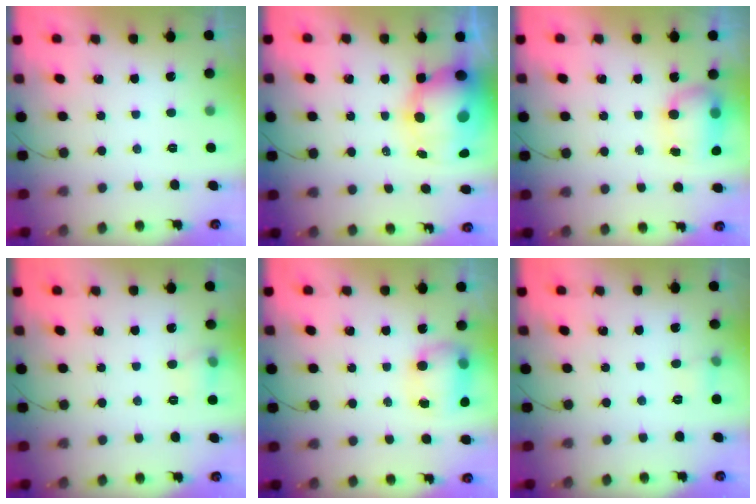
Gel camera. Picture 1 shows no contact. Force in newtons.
{"total": 14.2, "press": 13.9, "slide": 3.2}
{"total": 7.1, "press": 7.0, "slide": 1.2}
{"total": 6.9, "press": 6.5, "slide": 2.1}
{"total": 8.0, "press": 8.0, "slide": 0.4}
{"total": 6.9, "press": 3.6, "slide": 5.9}